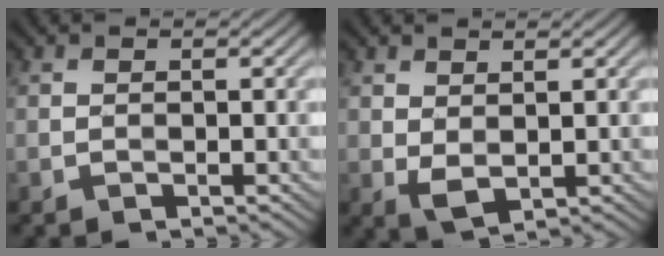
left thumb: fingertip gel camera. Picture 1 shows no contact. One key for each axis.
{"total": 1.8, "fx": 1.1, "fy": 0.8, "fz": 1.3, "tx": -0.030, "ty": -0.001, "tz": 0.024}